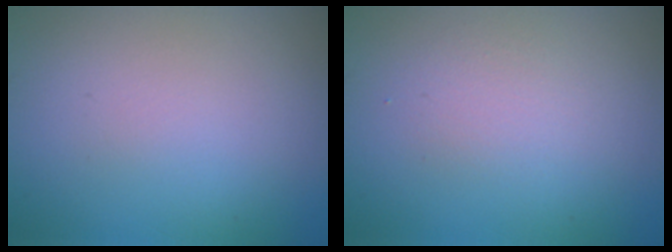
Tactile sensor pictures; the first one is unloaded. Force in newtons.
{"total": 1.5, "press": 1.5, "slide": 0.1}